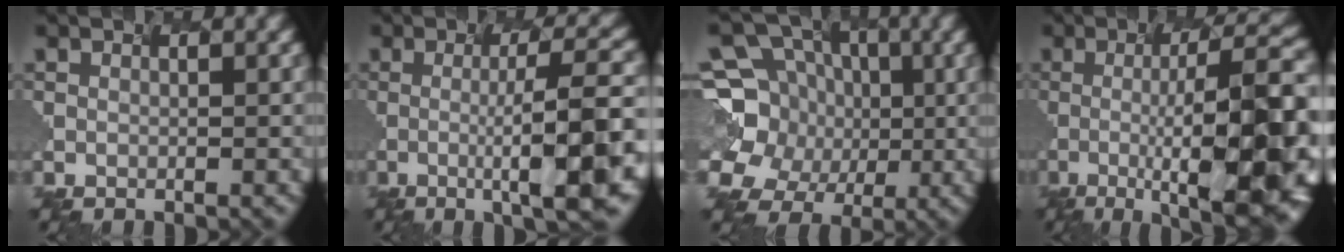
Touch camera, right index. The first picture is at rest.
{"total": 9.7, "force": [-1.6, 1.8, 9.4], "torque": [-0.109, 0.006, -0.020]}
{"total": 9.4, "force": [-0.9, 8.6, 3.6], "torque": [-0.095, 0.025, -0.034]}
{"total": 13.9, "force": [-2.5, 3.4, 13.2], "torque": [-0.154, 0.015, -0.029]}